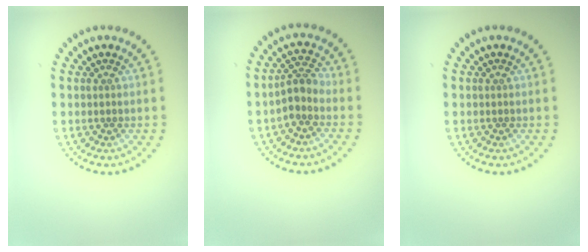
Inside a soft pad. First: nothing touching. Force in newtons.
{"total": 2.4, "press": 1.9, "slide": 1.5}
{"total": 0.0}